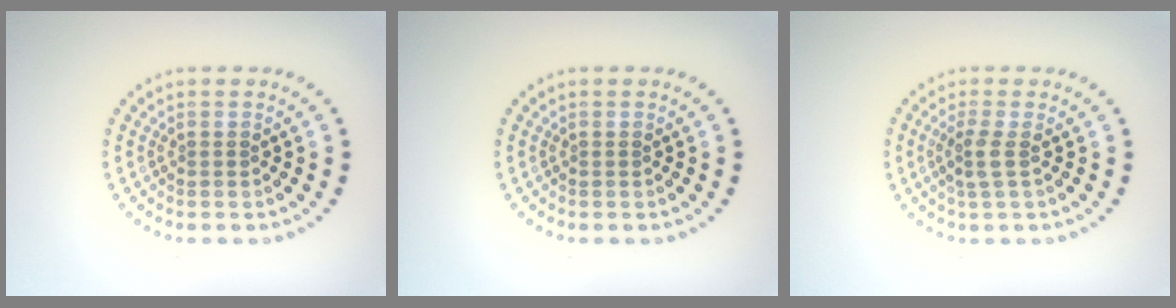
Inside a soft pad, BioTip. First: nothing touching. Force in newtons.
{"total": 0.0}
{"total": 1.8, "press": 1.5, "slide": 1.0}